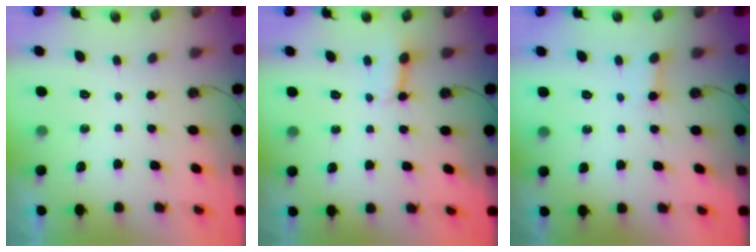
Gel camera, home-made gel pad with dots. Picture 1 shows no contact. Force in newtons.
{"total": 3.0, "press": 2.9, "slide": 0.6}
{"total": 3.0, "press": 3.0, "slide": 0.2}